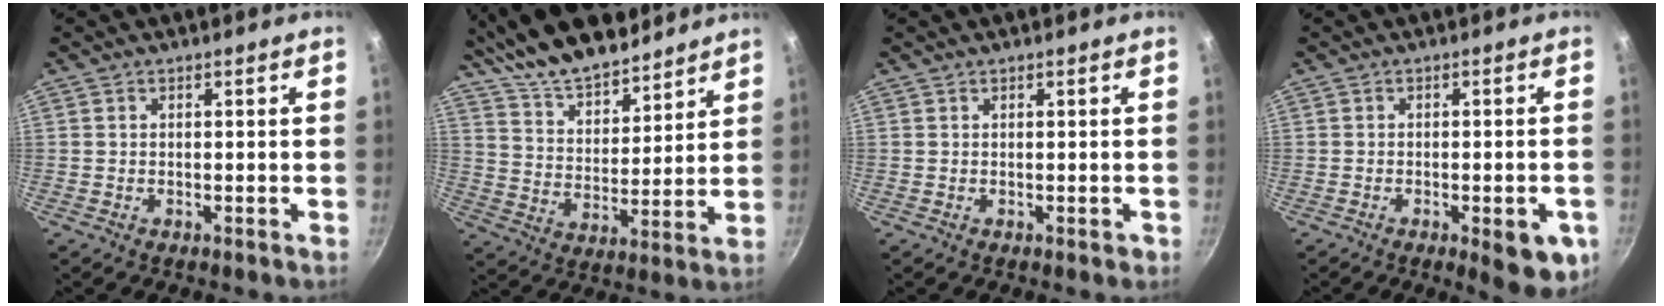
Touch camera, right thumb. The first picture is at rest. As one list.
[{"total": 18.0, "force": [14.8, 6.5, 7.8], "torque": [-0.104, -0.068, 0.260]}, {"total": 0.6, "force": [0.2, 0.3, 0.4], "torque": [-0.001, 0.002, 0.004]}, {"total": 8.8, "force": [-3.3, 3.0, 7.6], "torque": [-0.065, 0.011, -0.035]}]